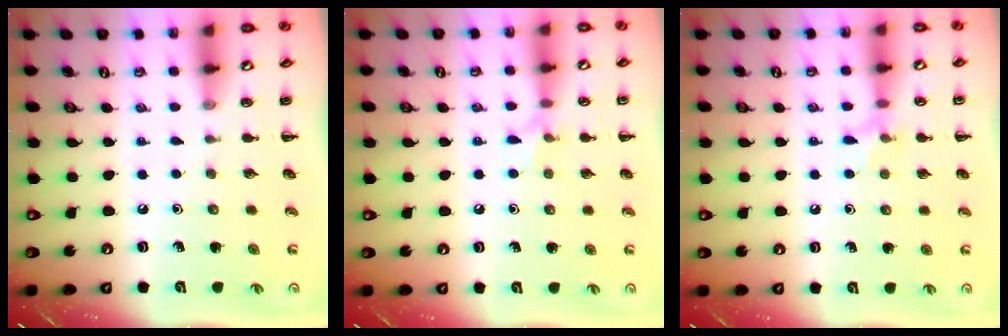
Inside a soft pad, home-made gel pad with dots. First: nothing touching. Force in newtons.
{"total": 6.1, "press": 5.8, "slide": 1.9}
{"total": 6.6, "press": 6.4, "slide": 1.9}